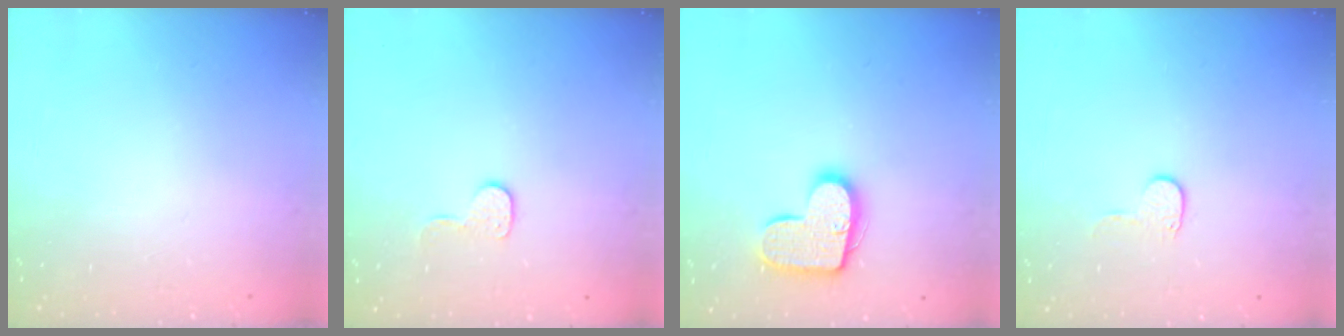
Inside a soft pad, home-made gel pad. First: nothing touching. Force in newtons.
{"total": 6.1, "press": 6.1, "slide": 0.2}
{"total": 13.8, "press": 13.8, "slide": 0.7}
{"total": 4.7, "press": 4.7, "slide": 0.5}